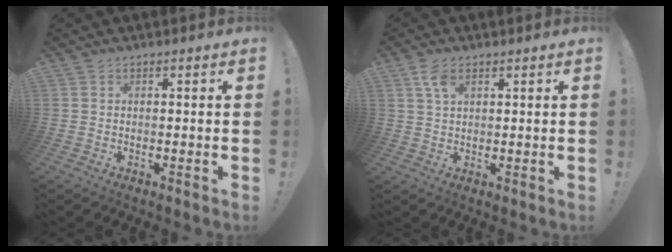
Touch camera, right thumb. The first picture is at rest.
{"total": 4.7, "force": [2.5, 2.3, 3.2], "torque": [-0.057, -0.006, 0.046]}